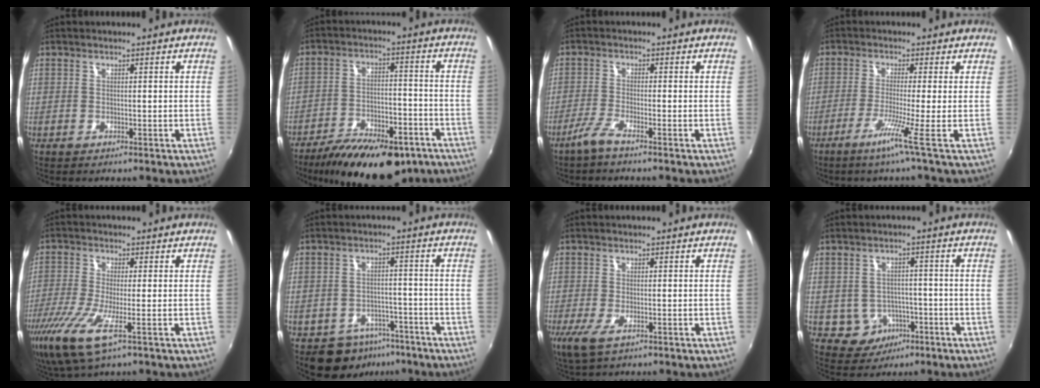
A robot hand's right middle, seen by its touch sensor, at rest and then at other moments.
{"total": 20.0, "force": [-14.2, 7.8, 11.7], "torque": [-0.215, -0.030, -0.203]}
{"total": 2.9, "force": [-2.3, -0.3, 1.8], "torque": [-0.053, -0.005, -0.049]}
{"total": 5.0, "force": [-2.5, -2.2, 3.8], "torque": [-0.095, -0.014, -0.056]}
{"total": 9.3, "force": [-4.5, 1.3, 8.1], "torque": [-0.186, -0.032, -0.086]}
{"total": 7.4, "force": [-5.1, 5.1, 1.9], "torque": [-0.044, 0.015, -0.060]}
{"total": 4.0, "force": [-1.8, 1.1, 3.4], "torque": [-0.074, -0.017, -0.031]}
{"total": 5.5, "force": [-2.1, 5.0, 1.1], "torque": [-0.036, 0.011, -0.015]}